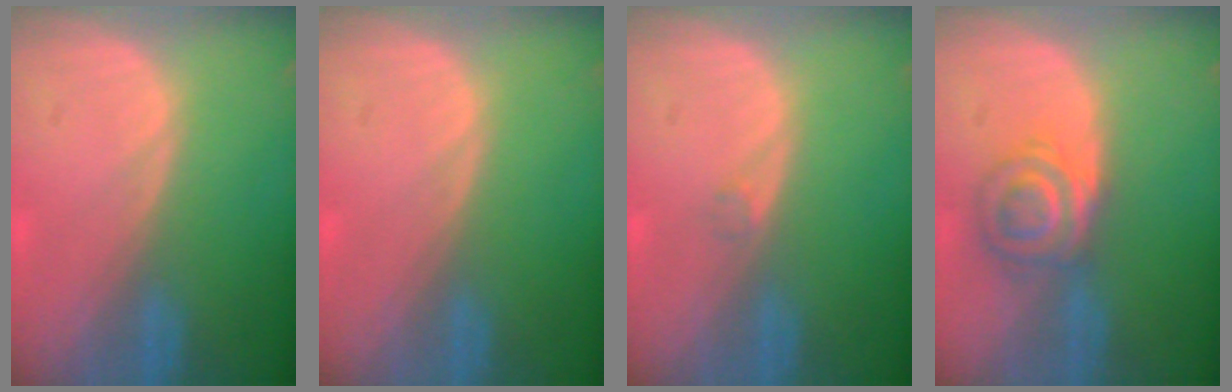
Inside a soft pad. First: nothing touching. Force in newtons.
{"total": 0.0}
{"total": 0.8, "press": 0.8, "slide": 0.1}
{"total": 6.4, "press": 5.6, "slide": 3.0}